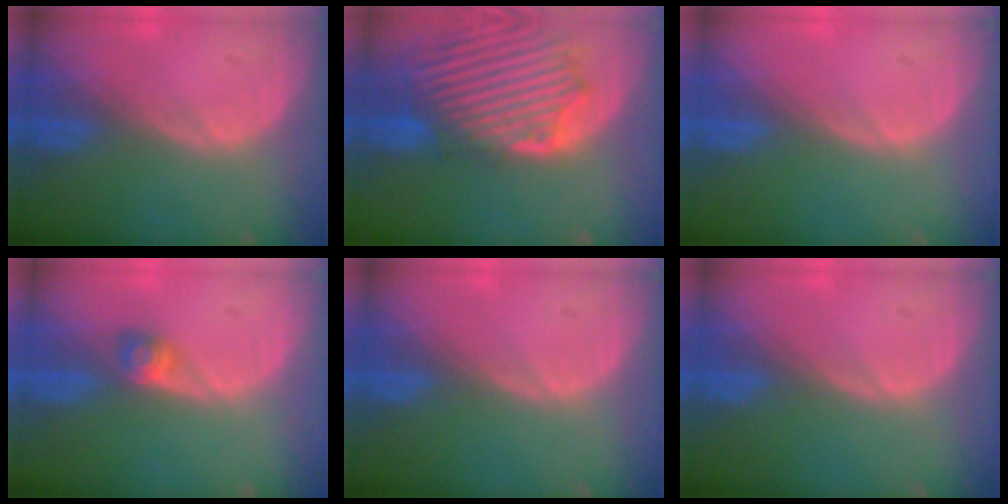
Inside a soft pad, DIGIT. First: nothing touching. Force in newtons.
{"total": 13.4, "press": 11.6, "slide": 6.6}
{"total": 0.0}
{"total": 2.5, "press": 2.3, "slide": 1.0}
{"total": 0.0}
{"total": 0.0}